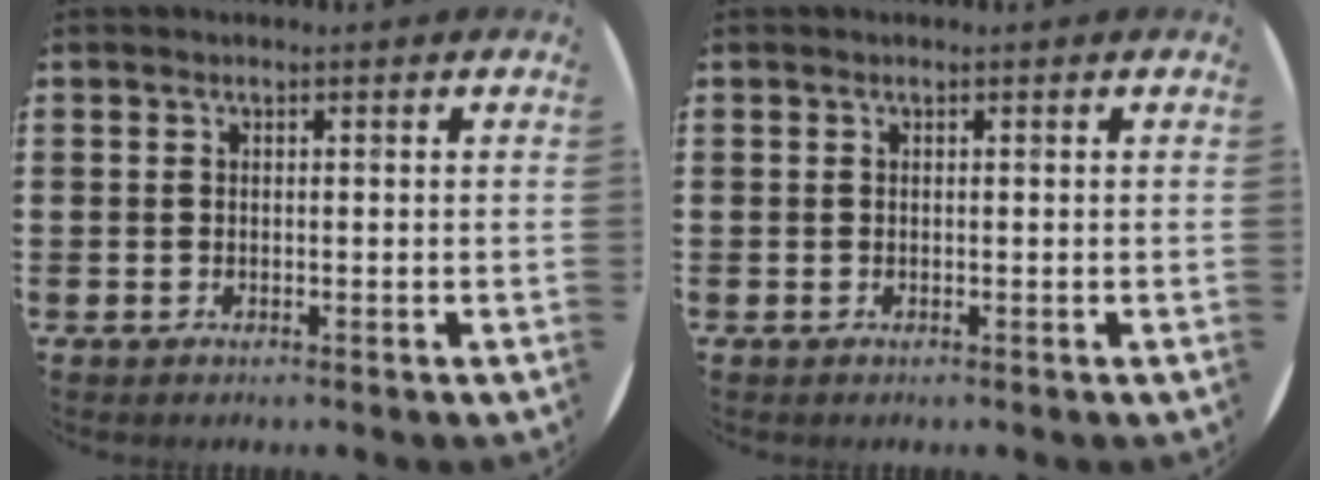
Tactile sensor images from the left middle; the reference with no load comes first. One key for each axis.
{"total": 0.0}